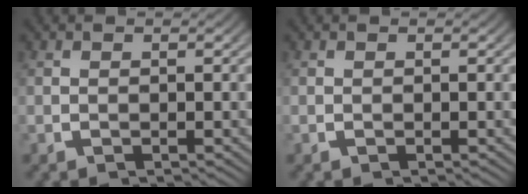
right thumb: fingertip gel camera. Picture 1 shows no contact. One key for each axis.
{"total": 0.0}